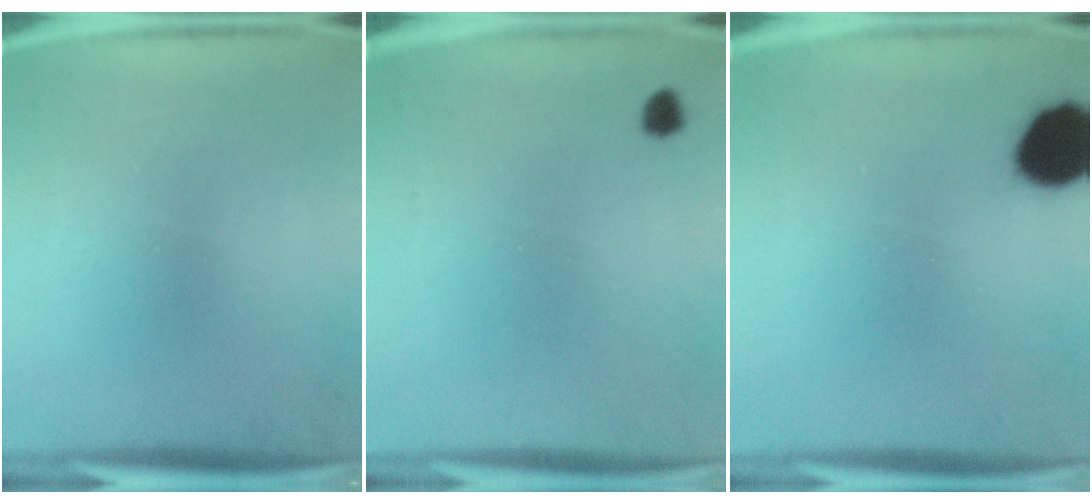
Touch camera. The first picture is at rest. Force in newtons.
{"total": 1.4}
{"total": 11.0}